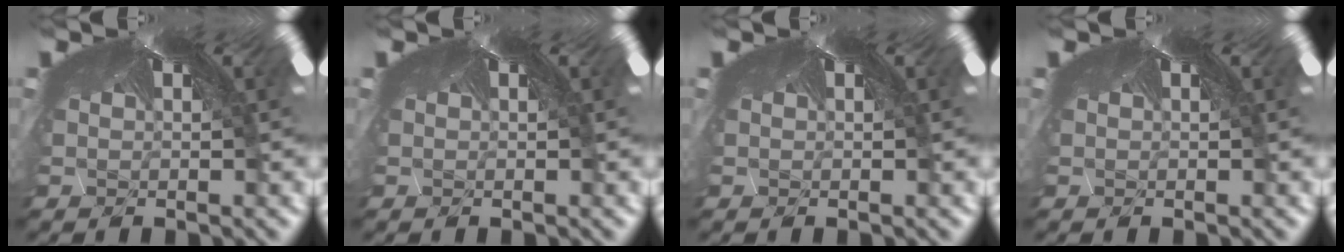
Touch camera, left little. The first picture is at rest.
{"total": 0.0}
{"total": 0.0}
{"total": 0.0}